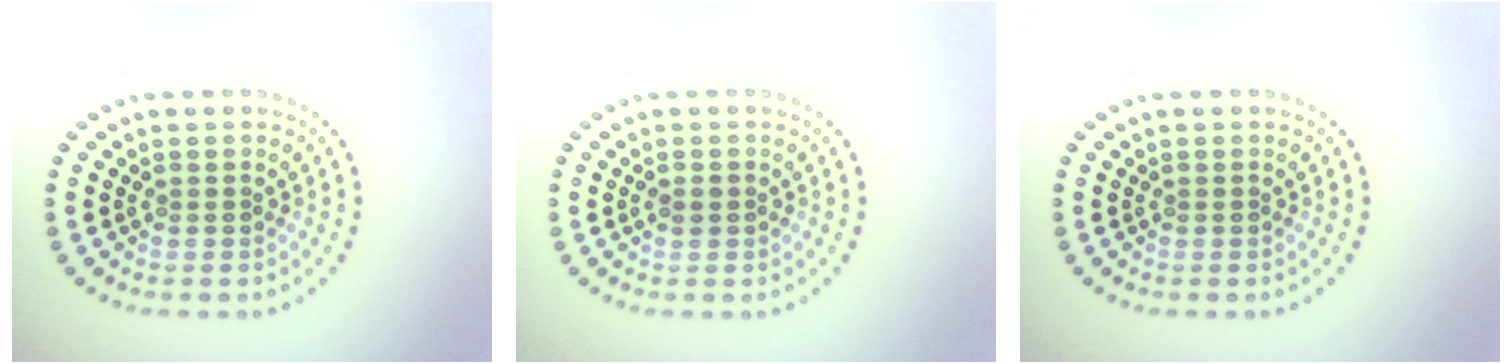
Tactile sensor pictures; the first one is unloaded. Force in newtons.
{"total": 1.1, "press": 1.1, "slide": 0.2}
{"total": 0.0}